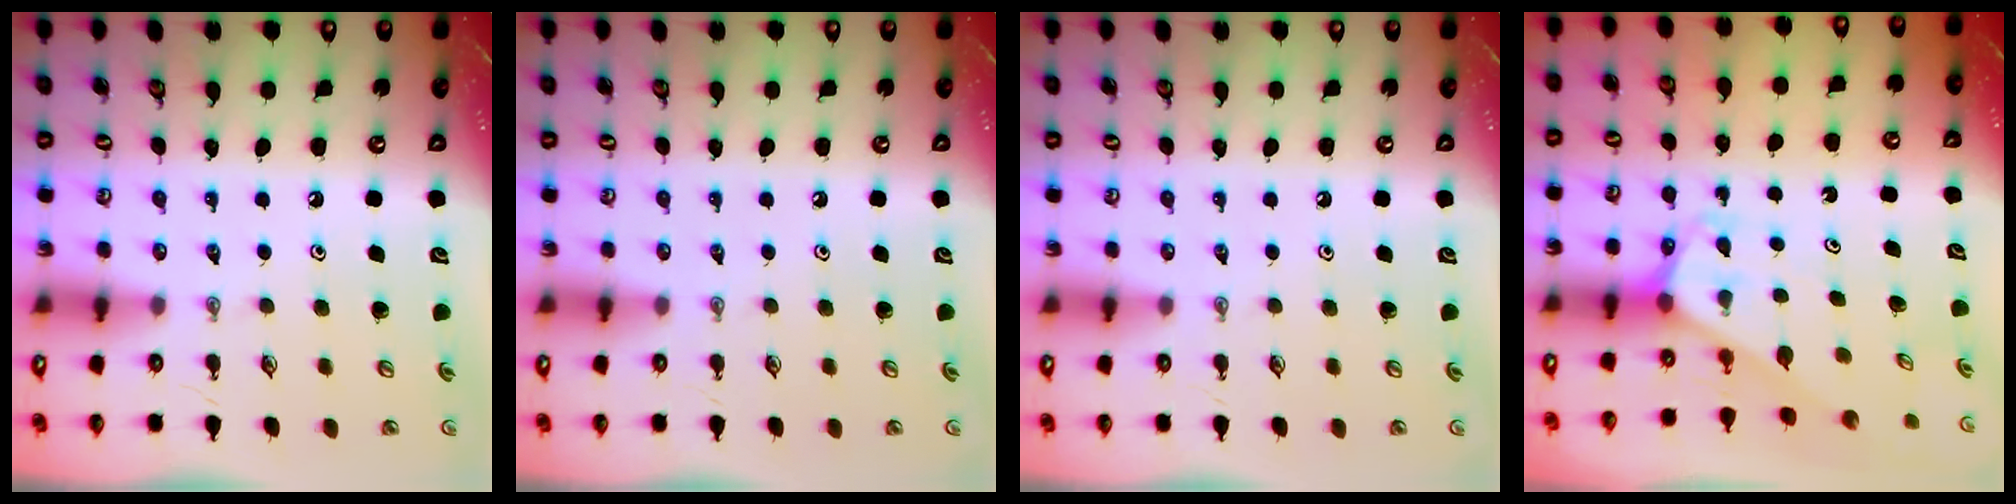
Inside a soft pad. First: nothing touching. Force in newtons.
{"total": 0.0}
{"total": 0.0}
{"total": 2.5, "press": 2.5, "slide": 0.2}